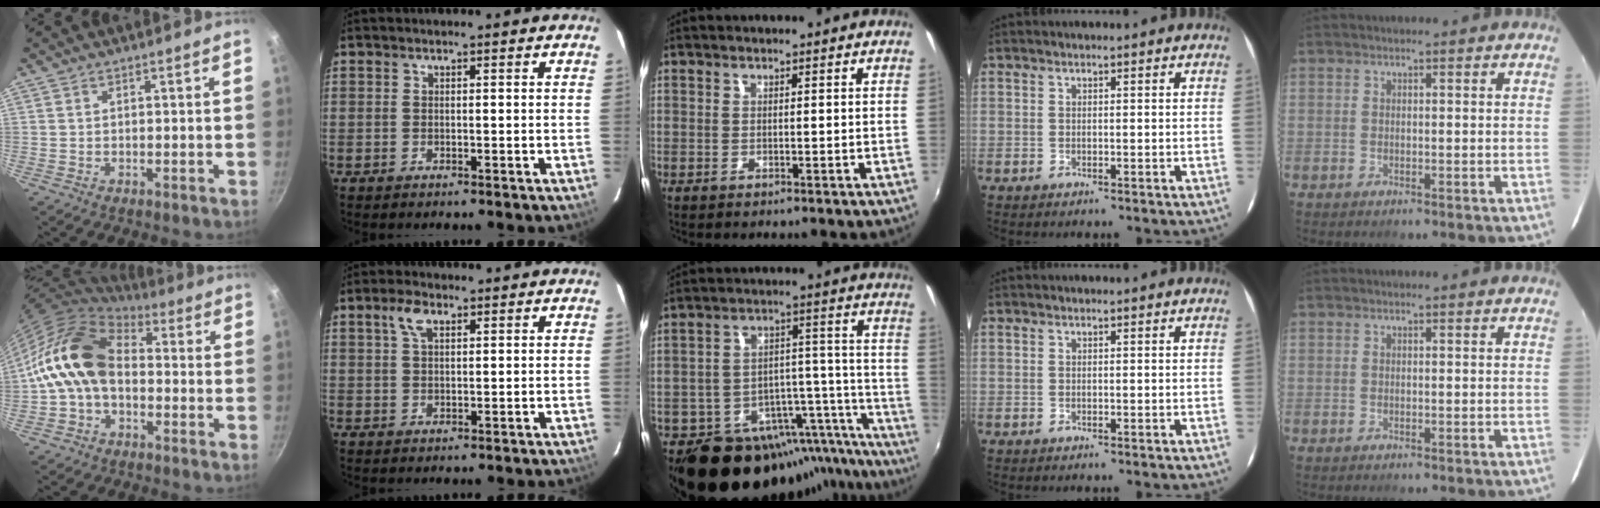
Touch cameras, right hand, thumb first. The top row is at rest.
{"thumb": {"total": 13.8, "force": [-0.6, 9.7, 9.7], "torque": [-0.145, 0.039, -0.028]}, "index": {"total": 3.4, "force": [1.8, 1.7, 2.4], "torque": [-0.045, 0.009, 0.032]}, "middle": {"total": 24.7, "force": [-20.6, 10.6, 8.5], "torque": [-0.126, 0.043, -0.276]}}